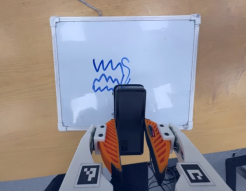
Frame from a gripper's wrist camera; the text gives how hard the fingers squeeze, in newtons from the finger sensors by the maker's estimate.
{"total": 4.9, "left": 3.7, "right": 6.1}